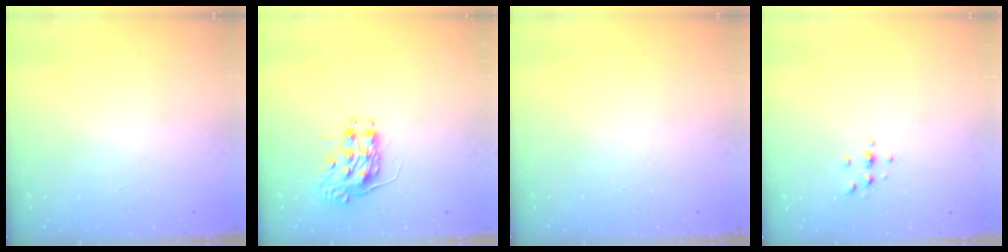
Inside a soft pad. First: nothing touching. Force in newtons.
{"total": 8.6, "press": 8.6, "slide": 0.2}
{"total": 0.0}
{"total": 2.3, "press": 2.3, "slide": 0.2}